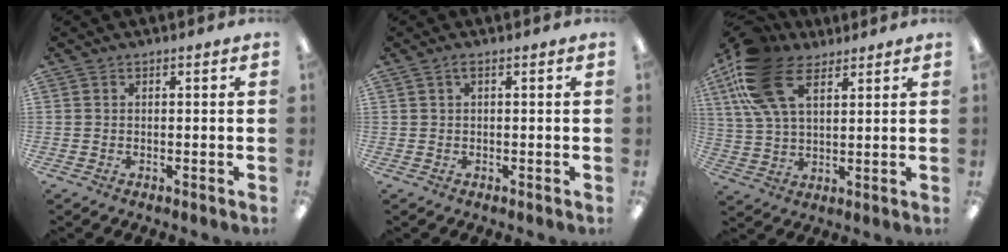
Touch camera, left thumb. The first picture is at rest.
{"total": 1.2, "force": [0.3, 0.2, 1.1], "torque": [-0.023, 0.001, 0.004]}
{"total": 18.3, "force": [9.0, 10.1, 12.4], "torque": [-0.280, -0.014, 0.163]}